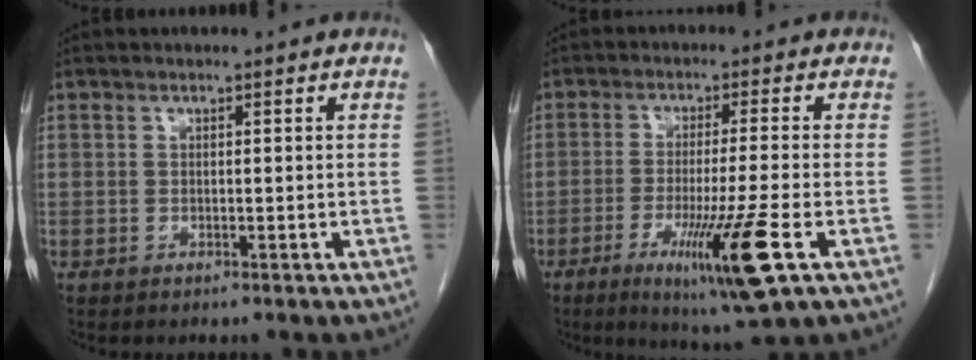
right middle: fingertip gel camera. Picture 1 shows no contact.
{"total": 11.2, "force": [-4.5, -0.8, 10.2], "torque": [-0.181, -0.039, -0.073]}